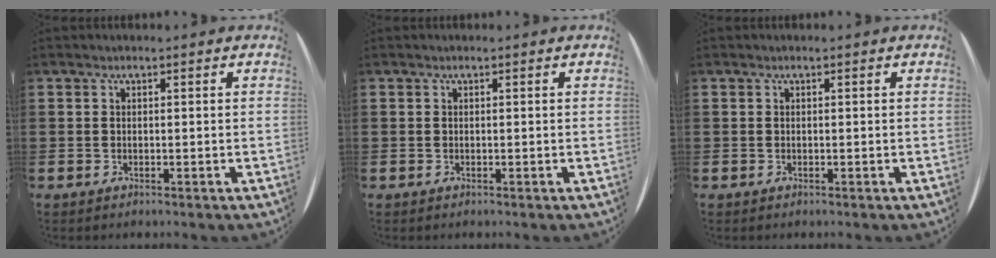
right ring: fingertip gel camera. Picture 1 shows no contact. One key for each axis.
{"total": 0.0}
{"total": 0.0}